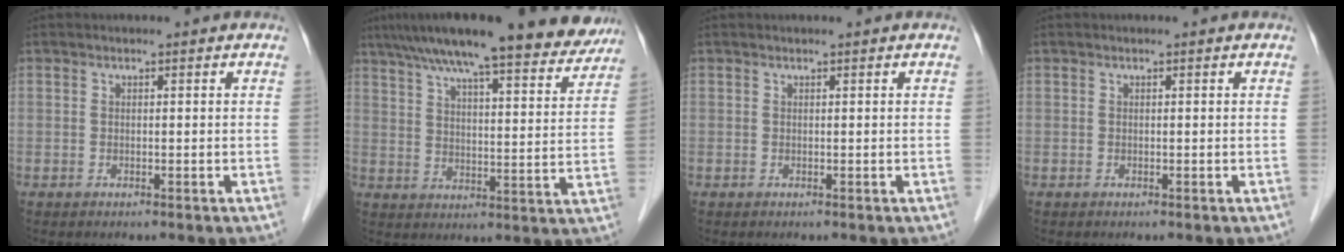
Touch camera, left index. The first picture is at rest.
{"total": 22.6, "force": [18.8, 3.6, 12.0], "torque": [-0.180, 0.023, 0.250]}
{"total": 0.0}
{"total": 0.0}